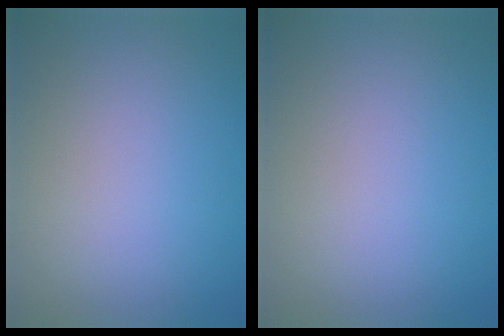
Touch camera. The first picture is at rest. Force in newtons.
{"total": 0.0}